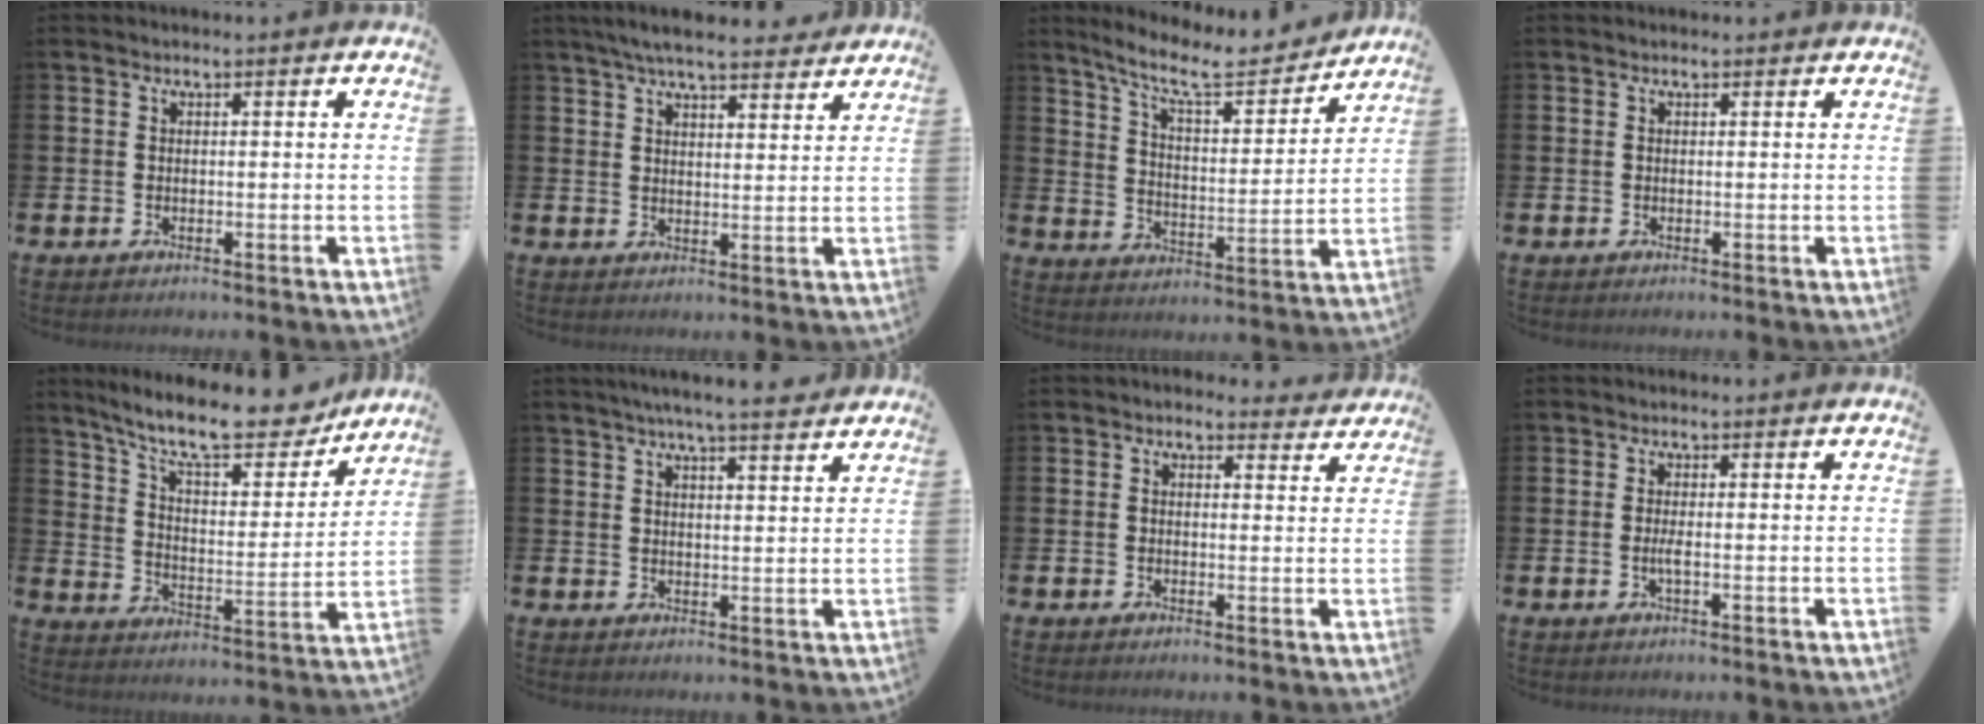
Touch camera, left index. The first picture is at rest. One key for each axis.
{"total": 6.4, "fx": 5.9, "fy": 1.0, "fz": 2.2, "tx": -0.049, "ty": -0.022, "tz": 0.105}
{"total": 9.5, "fx": 8.4, "fy": 1.9, "fz": 4.0, "tx": -0.109, "ty": -0.049, "tz": 0.145}
{"total": 0.0}
{"total": 12.5, "fx": 10.9, "fy": 2.9, "fz": 5.3, "tx": -0.129, "ty": -0.069, "tz": 0.187}
{"total": 5.4, "fx": 5.0, "fy": -0.1, "fz": 2.0, "tx": -0.042, "ty": -0.020, "tz": 0.086}
{"total": 2.1, "fx": 1.9, "fy": 1.0, "fz": 0.1, "tx": 0.001, "ty": -0.006, "tz": 0.030}
{"total": 1.3, "fx": -0.3, "fy": 0.1, "fz": 1.2, "tx": -0.027, "ty": 0.001, "tz": -0.007}